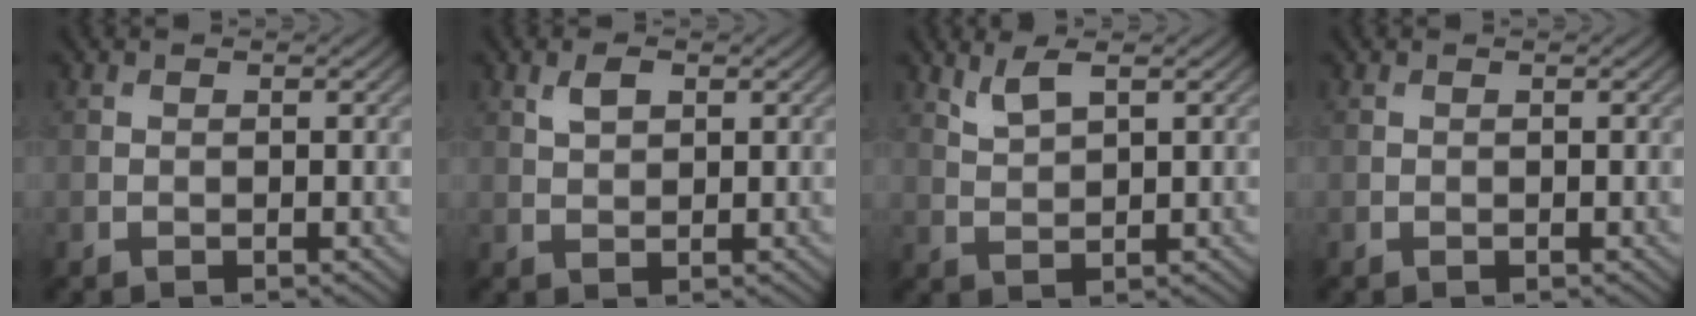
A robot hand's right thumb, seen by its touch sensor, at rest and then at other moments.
{"total": 2.2, "force": [1.1, 1.1, 1.6], "torque": [-0.034, 0.002, 0.022]}
{"total": 3.0, "force": [2.1, 0.8, 2.1], "torque": [-0.051, 0.001, 0.048]}
{"total": 0.0}